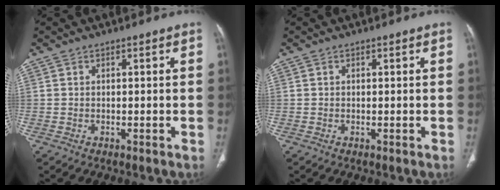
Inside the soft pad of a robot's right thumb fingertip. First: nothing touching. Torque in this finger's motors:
{"motor_torque": [-0.11, 0.19, -0.23, 0.09, 0.03]}